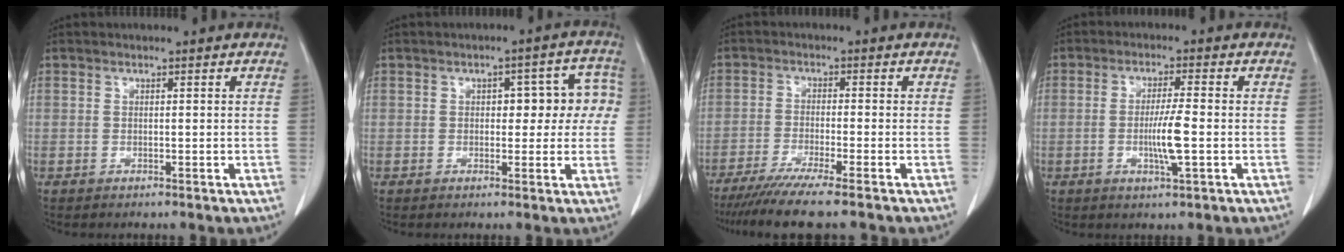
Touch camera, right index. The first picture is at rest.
{"total": 7.0, "force": [0.7, 3.7, 6.0], "torque": [-0.057, 0.039, 0.010]}
{"total": 9.3, "force": [-7.5, -1.0, 5.3], "torque": [-0.074, -0.028, -0.120]}
{"total": 5.4, "force": [-1.1, 0.0, 5.3], "torque": [-0.102, -0.010, -0.020]}